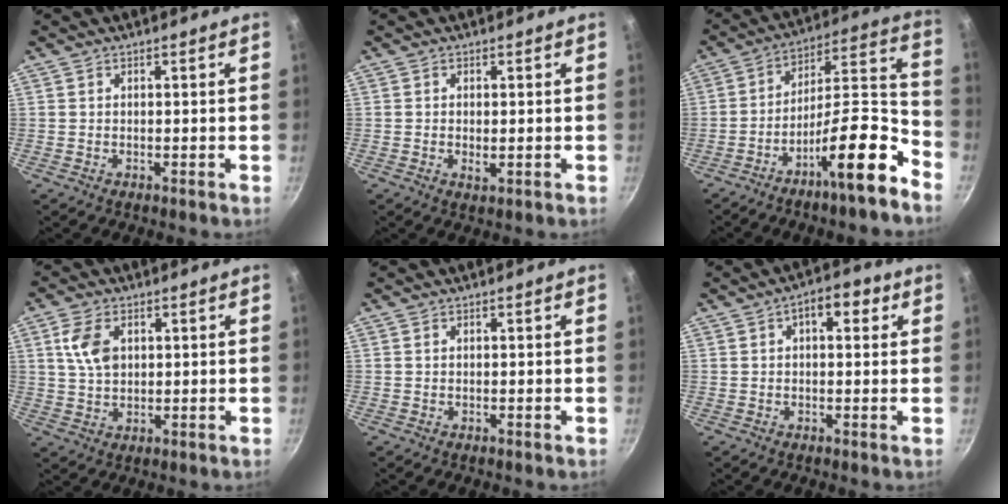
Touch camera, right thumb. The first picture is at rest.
{"total": 1.7, "force": [-0.1, 0.9, 1.5], "torque": [-0.025, -0.003, -0.001]}
{"total": 16.3, "force": [-9.7, 3.4, 12.6], "torque": [-0.169, 0.091, -0.165]}
{"total": 7.1, "force": [2.0, 4.8, 4.9], "torque": [-0.082, -0.002, 0.036]}
{"total": 0.0}
{"total": 6.2, "force": [2.2, 3.3, 4.8], "torque": [-0.047, 0.008, 0.021]}